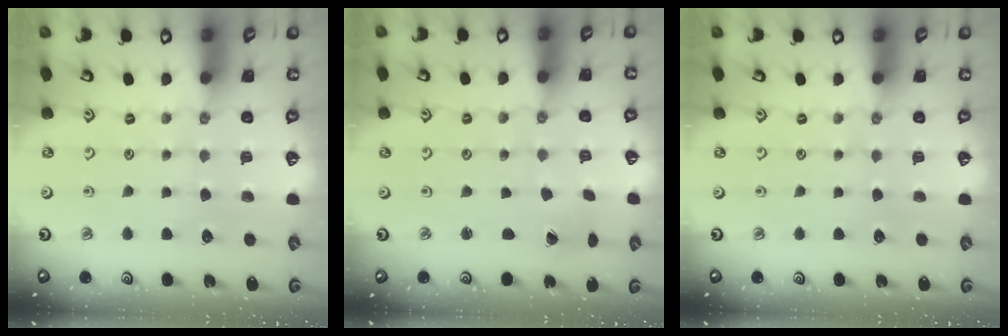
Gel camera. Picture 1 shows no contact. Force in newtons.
{"total": 1.4, "press": 1.4, "slide": 0.1}
{"total": 0.0}